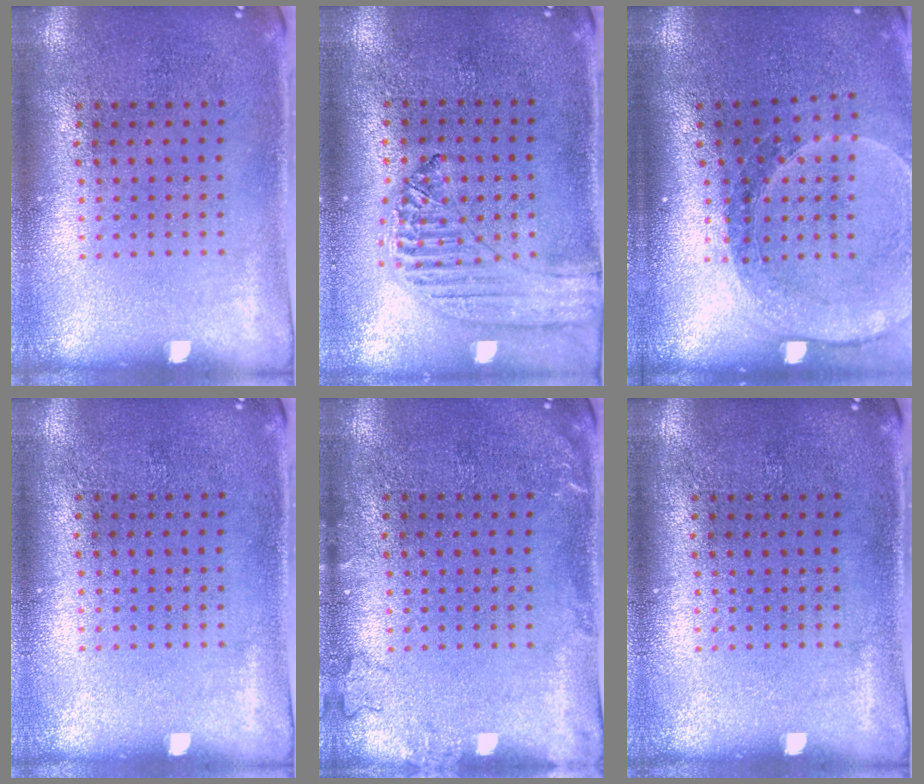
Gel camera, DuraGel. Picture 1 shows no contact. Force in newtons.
{"total": 1.2, "press": 1.2, "slide": 0.1}
{"total": 1.7, "press": 1.7, "slide": 0.2}
{"total": 0.0}
{"total": 1.2, "press": 1.2, "slide": 0.3}
{"total": 0.0}